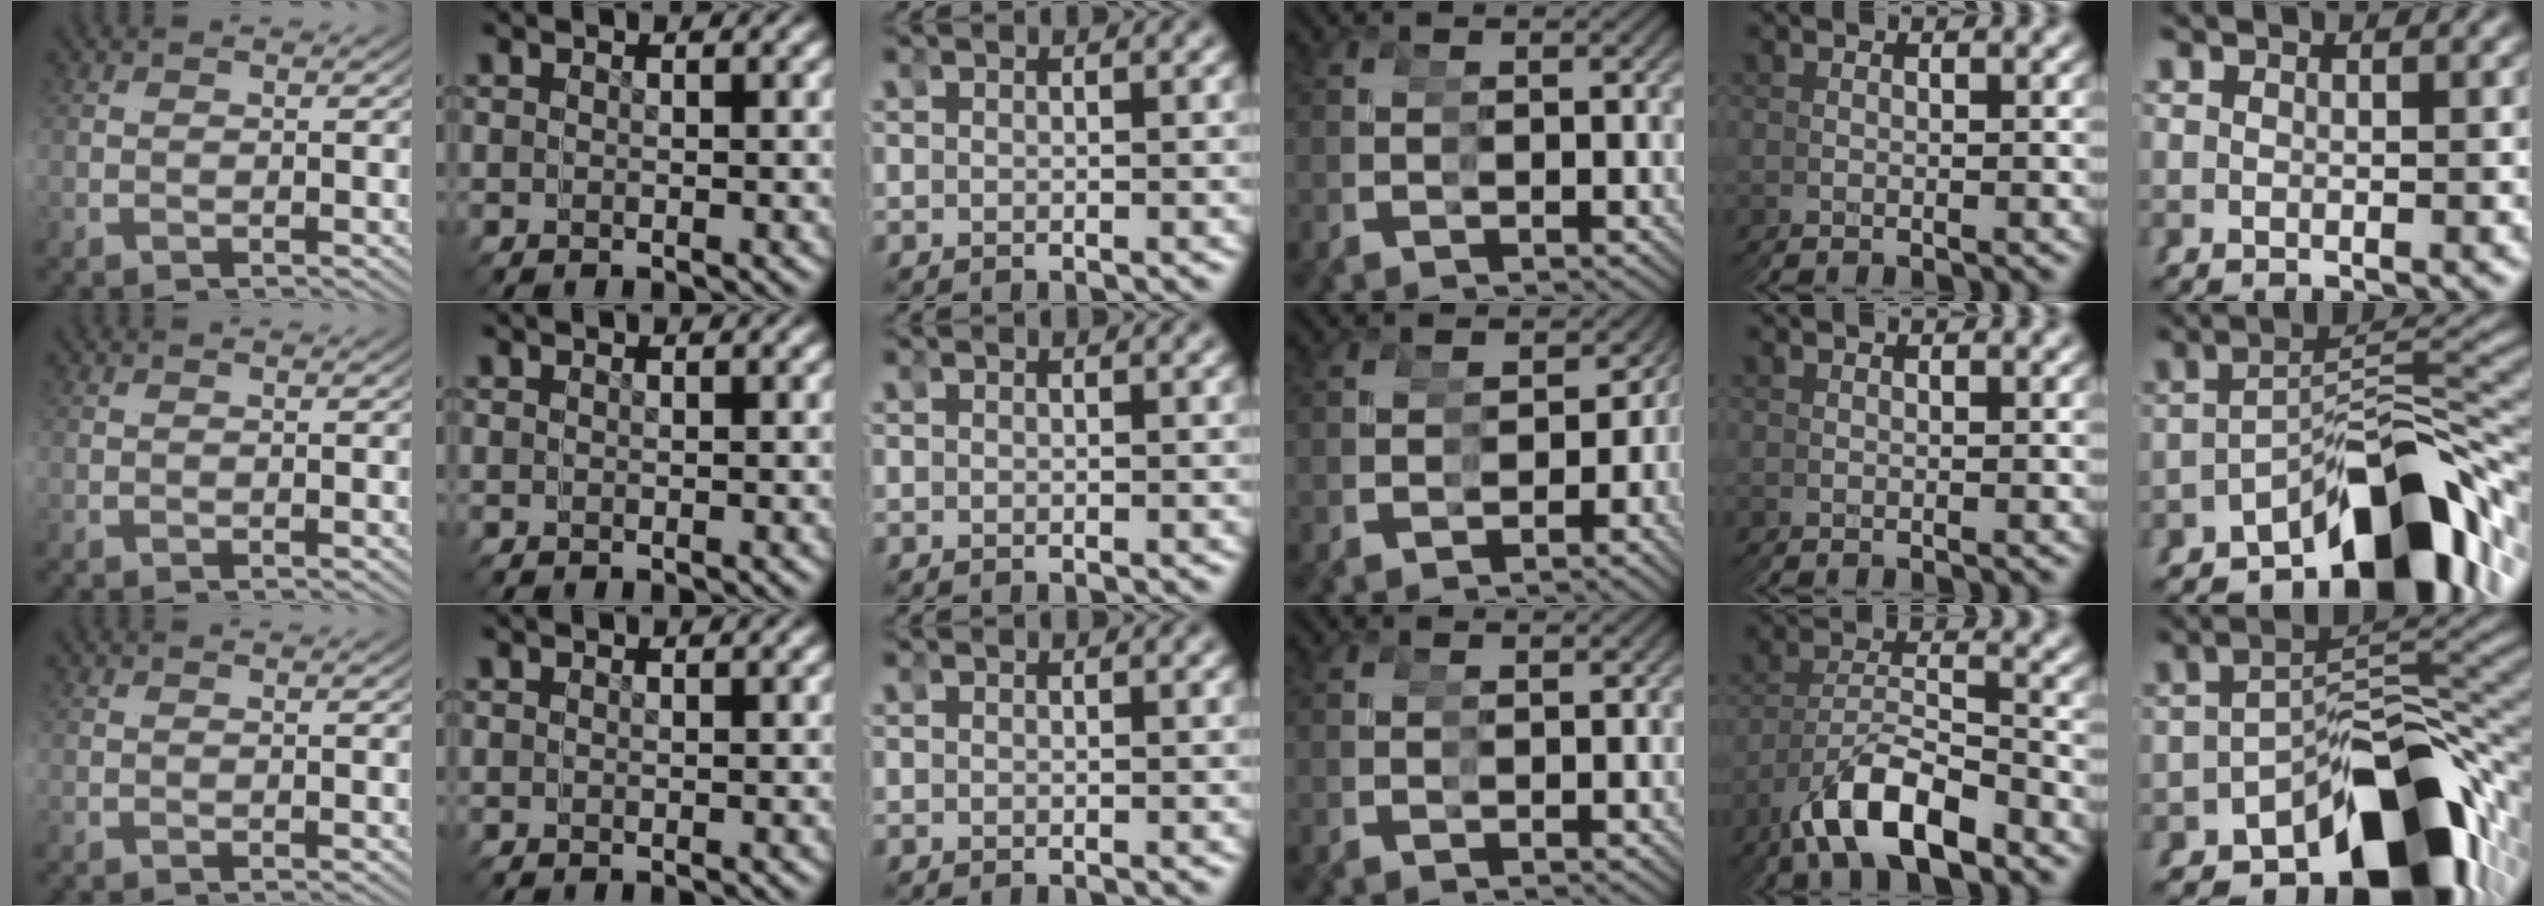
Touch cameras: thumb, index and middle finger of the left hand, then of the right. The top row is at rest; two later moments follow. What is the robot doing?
{"motion": "grasp_and_lifting", "object": "tape"}